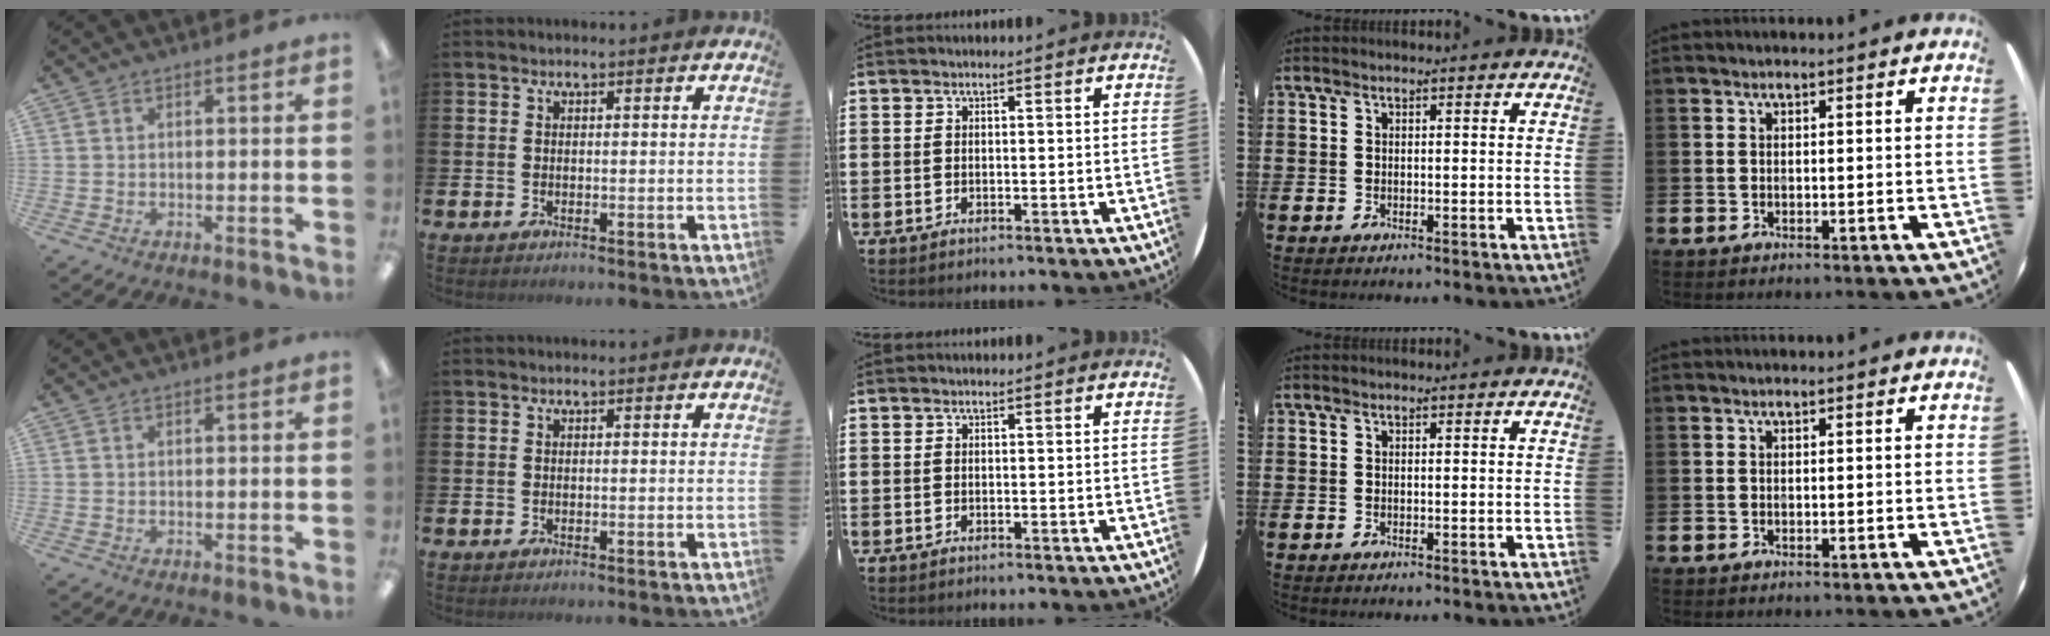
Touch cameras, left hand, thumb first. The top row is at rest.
{}